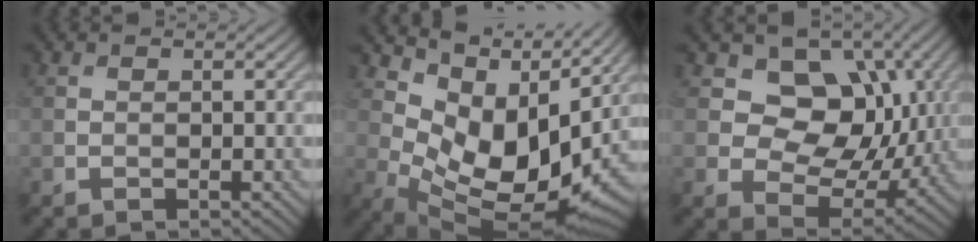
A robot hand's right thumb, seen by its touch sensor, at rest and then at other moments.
{"total": 12.5, "force": [4.2, 7.2, 9.3], "torque": [-0.189, -0.020, 0.091]}
{"total": 11.1, "force": [2.9, 8.5, 6.6], "torque": [-0.118, -0.009, 0.032]}